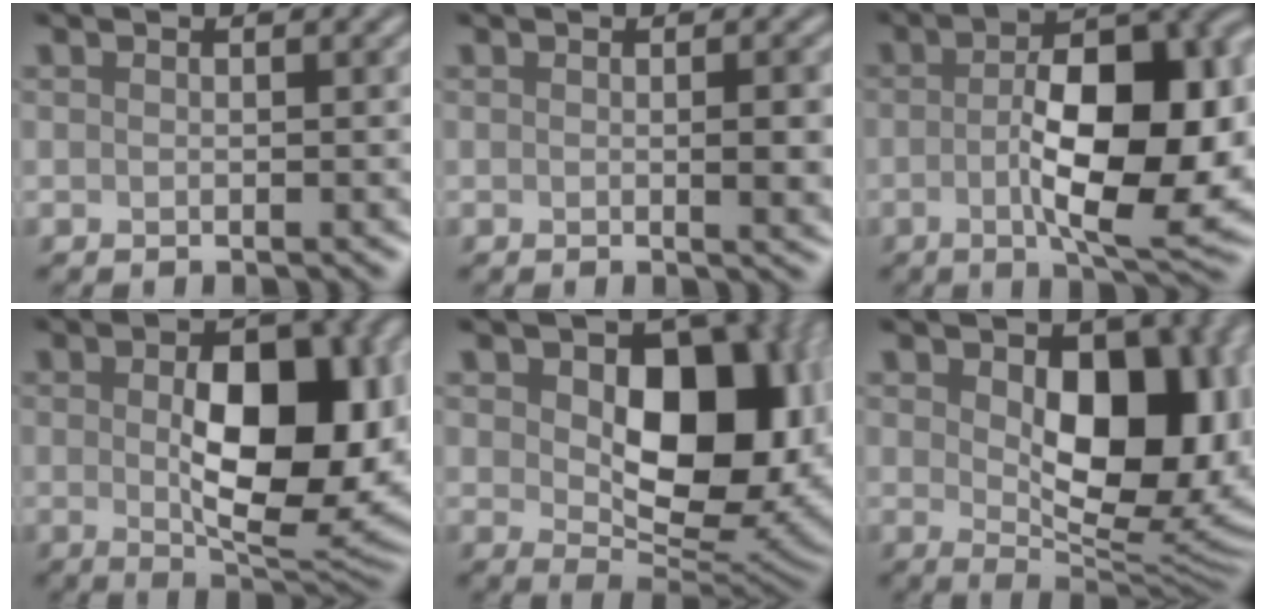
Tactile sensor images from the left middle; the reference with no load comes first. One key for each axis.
{"total": 2.3, "fx": 0.0, "fy": 0.5, "fz": 2.3, "tx": -0.029, "ty": -0.003, "tz": 0.000}
{"total": 11.7, "fx": -1.3, "fy": 4.4, "fz": 10.7, "tx": -0.158, "ty": 0.000, "tz": -0.022}
{"total": 11.0, "fx": 0.0, "fy": 5.6, "fz": 9.5, "tx": -0.140, "ty": -0.004, "tz": 0.007}
{"total": 12.4, "fx": 2.0, "fy": 7.8, "fz": 9.4, "tx": -0.124, "ty": -0.014, "tz": 0.040}
{"total": 11.2, "fx": 1.5, "fy": 6.9, "fz": 8.7, "tx": -0.117, "ty": -0.014, "tz": 0.026}